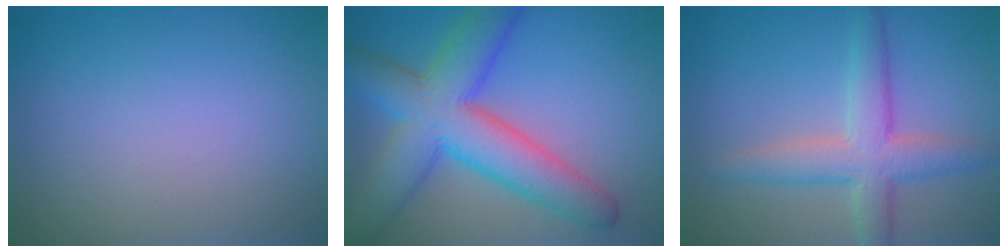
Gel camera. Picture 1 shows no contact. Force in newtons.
{"total": 10.0, "press": 10.0, "slide": 0.2}
{"total": 4.7, "press": 4.7, "slide": 0.3}